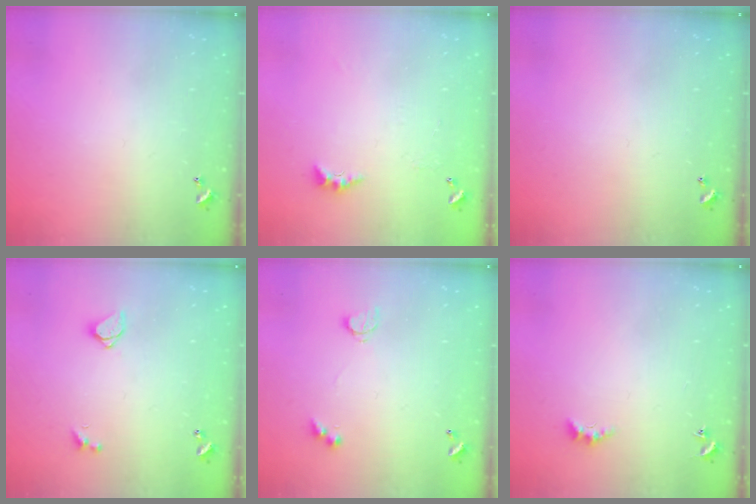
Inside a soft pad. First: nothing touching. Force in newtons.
{"total": 3.0, "press": 2.9, "slide": 0.7}
{"total": 0.0}
{"total": 1.5, "press": 1.5, "slide": 0.3}
{"total": 4.1, "press": 4.0, "slide": 0.7}
{"total": 2.4, "press": 2.4, "slide": 0.6}